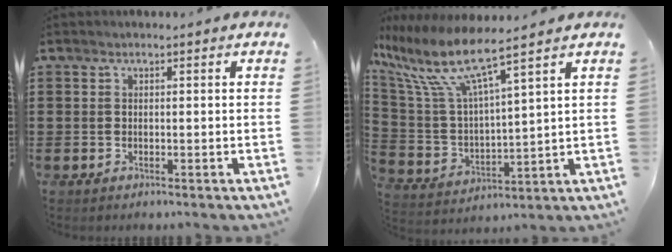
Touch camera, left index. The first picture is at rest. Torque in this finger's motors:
{"motor_torque": [2.14, 0.00, 0.39, 0.21]}